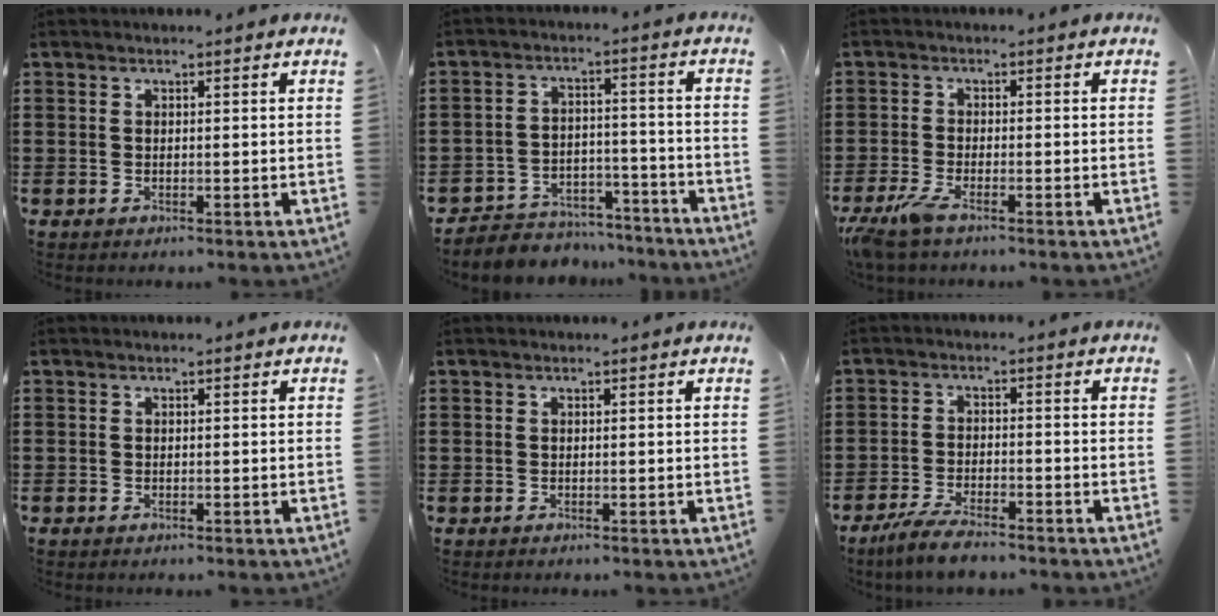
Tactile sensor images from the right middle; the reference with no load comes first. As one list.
[{"total": 4.9, "force": [-4.7, 1.4, 0.1], "torque": [-0.007, 0.013, -0.098]}, {"total": 3.7, "force": [-2.5, 0.6, 2.7], "torque": [-0.079, -0.015, -0.056]}, {"total": 0.0}, {"total": 0.0}, {"total": 4.6, "force": [-4.1, 0.5, 2.0], "torque": [-0.049, -0.004, -0.081]}]